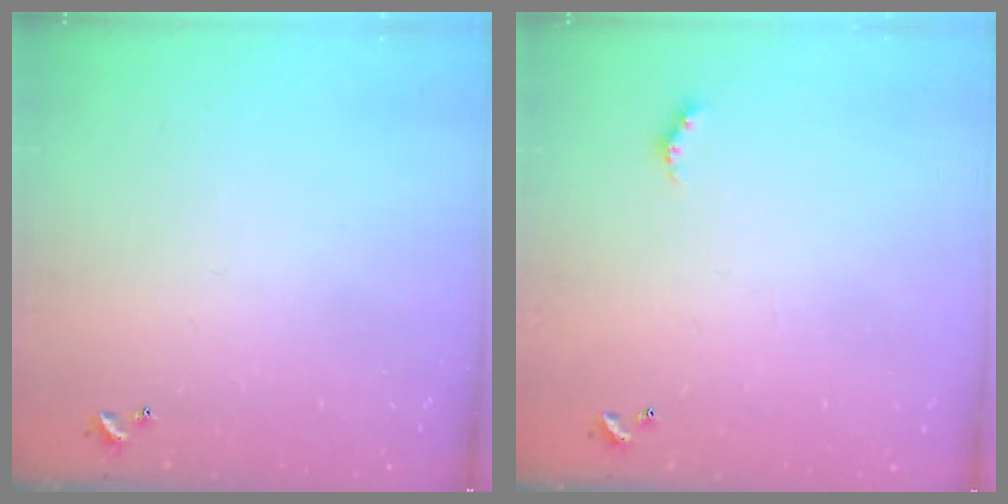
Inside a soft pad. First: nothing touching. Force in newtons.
{"total": 3.3, "press": 3.2, "slide": 0.7}